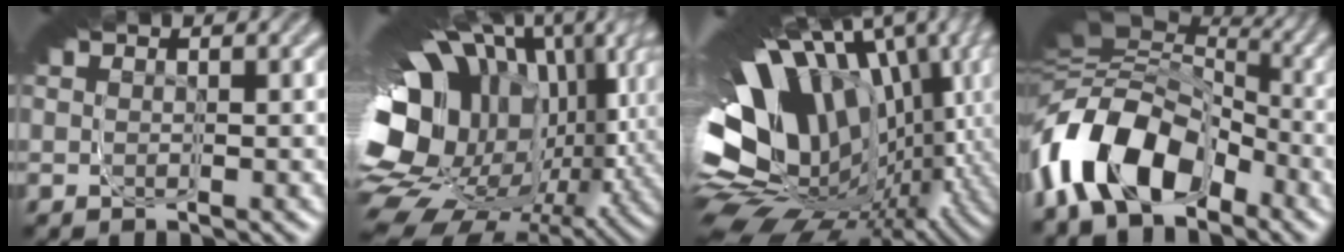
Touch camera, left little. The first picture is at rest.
{"total": 20.9, "force": [-0.5, 10.2, 18.2], "torque": [-0.254, 0.007, 0.000]}
{"total": 23.9, "force": [-1.6, 12.7, 20.1], "torque": [-0.248, 0.025, -0.031]}
{"total": 9.9, "force": [-2.9, 5.2, 7.9], "torque": [-0.130, 0.004, -0.051]}